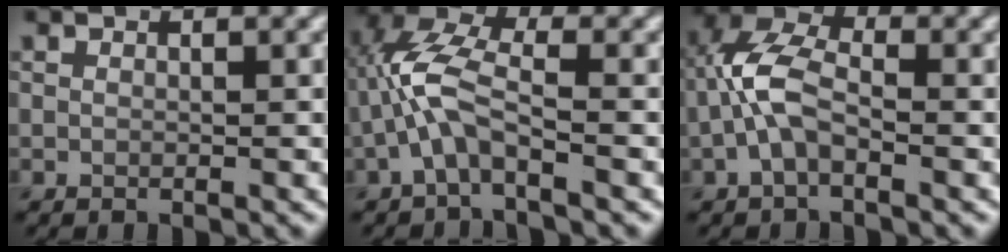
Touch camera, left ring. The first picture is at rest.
{"total": 4.4, "force": [-1.5, 1.4, 4.0], "torque": [-0.098, 0.018, -0.039]}
{"total": 4.6, "force": [-1.2, 2.2, 3.8], "torque": [-0.090, 0.017, -0.035]}